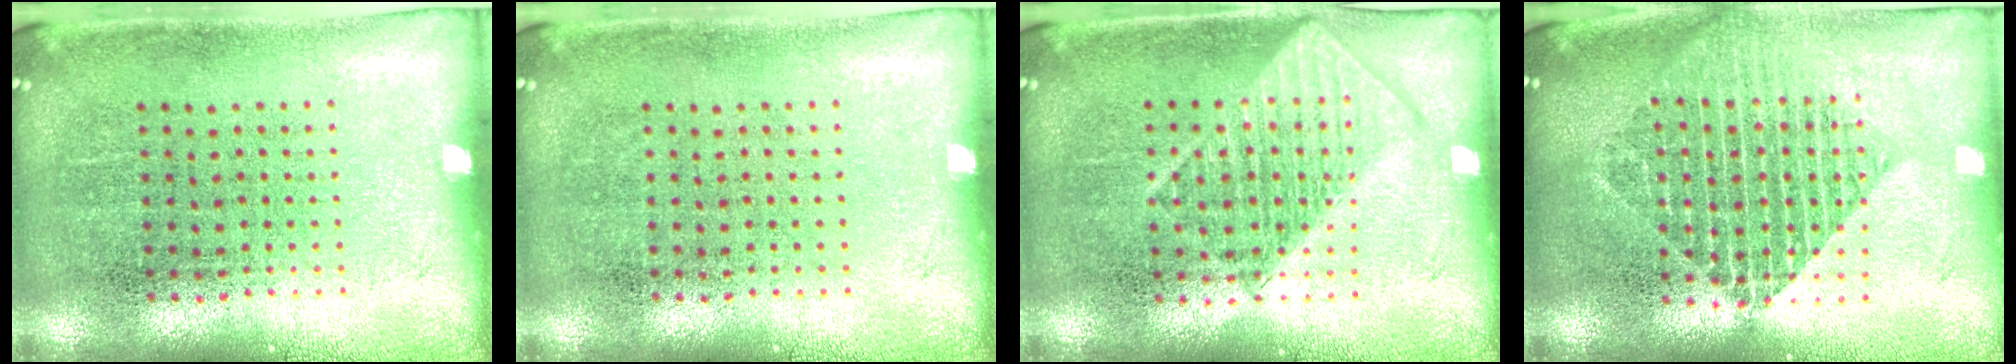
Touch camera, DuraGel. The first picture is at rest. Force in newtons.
{"total": 0.0}
{"total": 1.3, "press": 1.3, "slide": 0.1}
{"total": 1.9, "press": 1.6, "slide": 1.0}